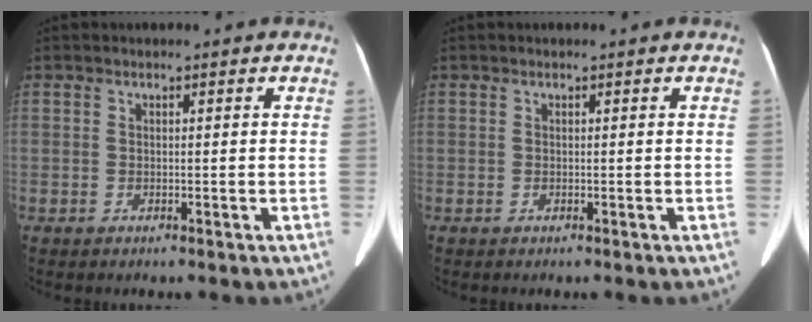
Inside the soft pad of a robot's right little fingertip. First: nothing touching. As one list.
[{"total": 0.0}]